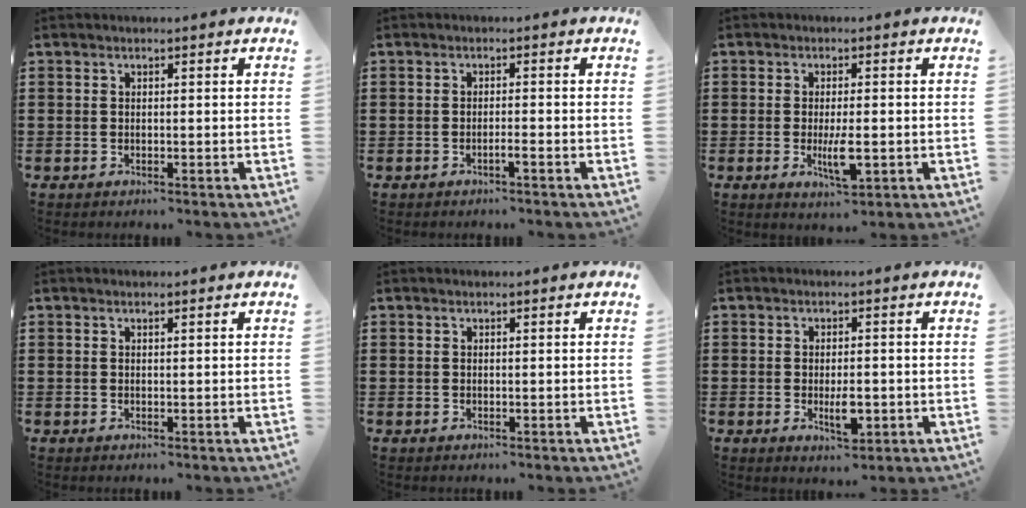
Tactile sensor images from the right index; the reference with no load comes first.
{"total": 1.4, "force": [-1.0, -0.2, 1.0], "torque": [-0.018, -0.007, -0.017]}
{"total": 5.1, "force": [-1.1, 1.4, 4.8], "torque": [-0.101, -0.012, -0.023]}
{"total": 0.0}
{"total": 0.0}
{"total": 4.0, "force": [-0.9, 1.6, 3.6], "torque": [-0.069, 0.001, -0.017]}